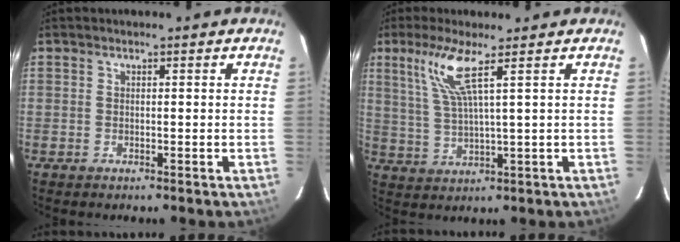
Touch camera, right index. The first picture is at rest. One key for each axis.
{"total": 7.3, "fx": 3.8, "fy": -0.1, "fz": 6.2, "tx": -0.131, "ty": -0.003, "tz": 0.084}